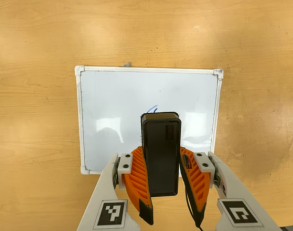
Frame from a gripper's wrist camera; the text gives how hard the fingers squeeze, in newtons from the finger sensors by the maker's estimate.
{"total": 5.4, "left": 5.0, "right": 5.8}